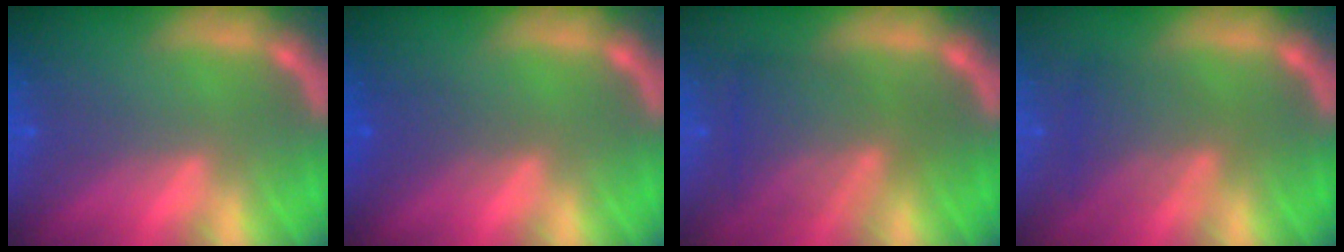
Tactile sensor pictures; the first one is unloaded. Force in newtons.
{"total": 2.0}
{"total": 6.0}
{"total": 4.0}